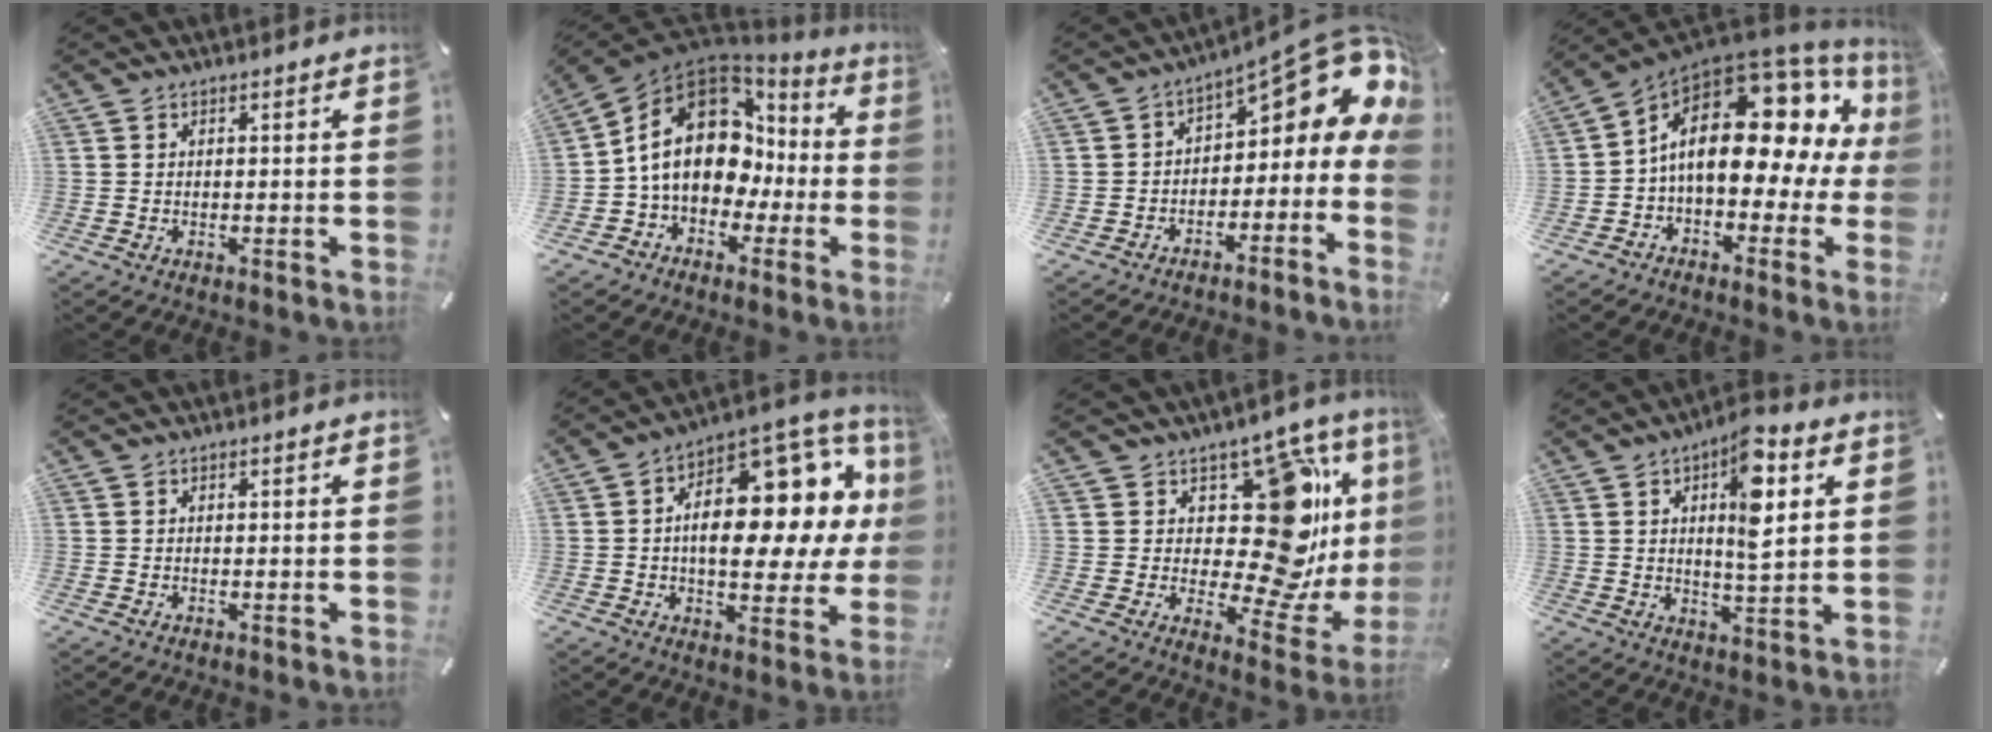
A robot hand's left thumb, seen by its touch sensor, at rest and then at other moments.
{"total": 18.5, "force": [2.1, 13.7, 12.3], "torque": [-0.230, 0.001, 0.038]}
{"total": 12.1, "force": [5.5, 6.0, 8.9], "torque": [-0.104, -0.050, 0.086]}
{"total": 21.0, "force": [3.5, 12.1, 16.8], "torque": [-0.259, -0.026, 0.053]}
{"total": 0.0}
{"total": 20.7, "force": [5.5, 11.4, 16.4], "torque": [-0.216, -0.058, 0.091]}
{"total": 23.0, "force": [5.9, 13.3, 17.9], "torque": [-0.241, -0.062, 0.105]}
{"total": 11.2, "force": [3.9, 4.0, 9.7], "torque": [-0.142, -0.015, 0.058]}